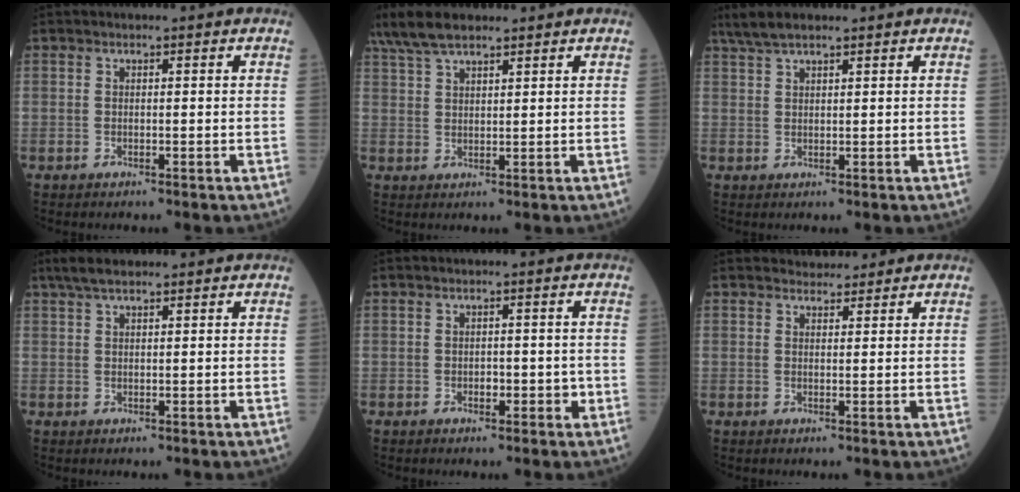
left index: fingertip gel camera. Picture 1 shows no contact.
{"total": 7.7, "force": [6.1, 2.0, 4.2], "torque": [-0.097, 0.023, 0.121]}
{"total": 3.9, "force": [3.2, 0.7, 2.1], "torque": [-0.050, 0.018, 0.066]}
{"total": 3.5, "force": [2.7, 0.8, 2.0], "torque": [-0.045, 0.017, 0.052]}
{"total": 2.4, "force": [-0.8, 1.5, 1.7], "torque": [-0.022, 0.006, -0.008]}
{"total": 2.1, "force": [1.9, 0.8, 0.0], "torque": [-0.001, 0.005, 0.028]}